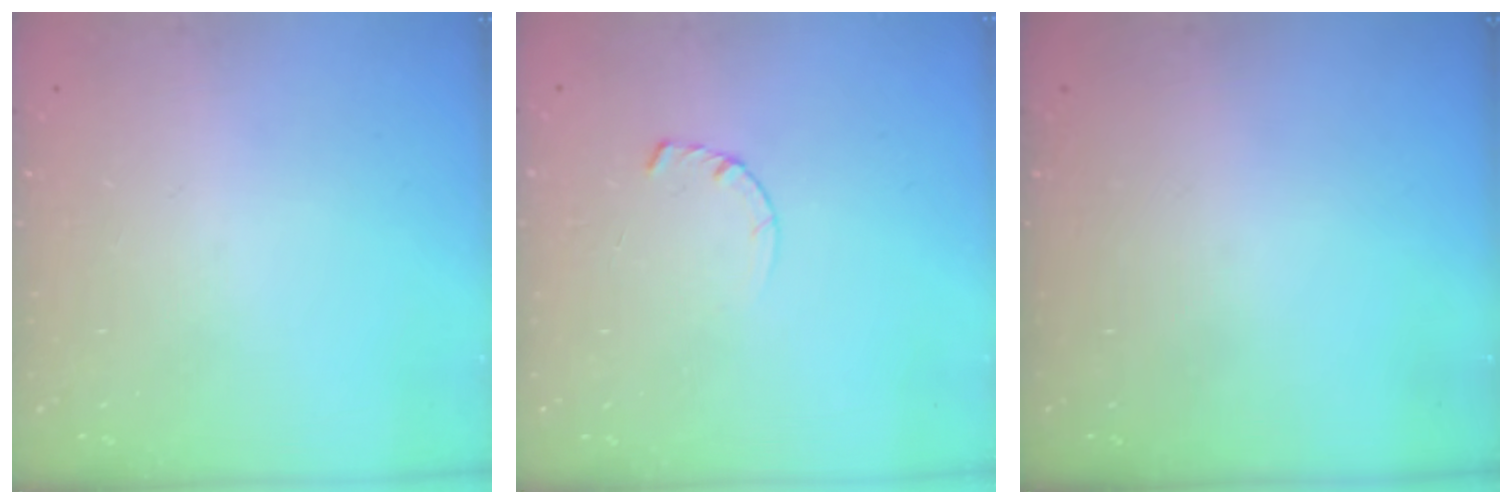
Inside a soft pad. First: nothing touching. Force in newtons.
{"total": 3.3, "press": 3.3, "slide": 0.3}
{"total": 0.0}